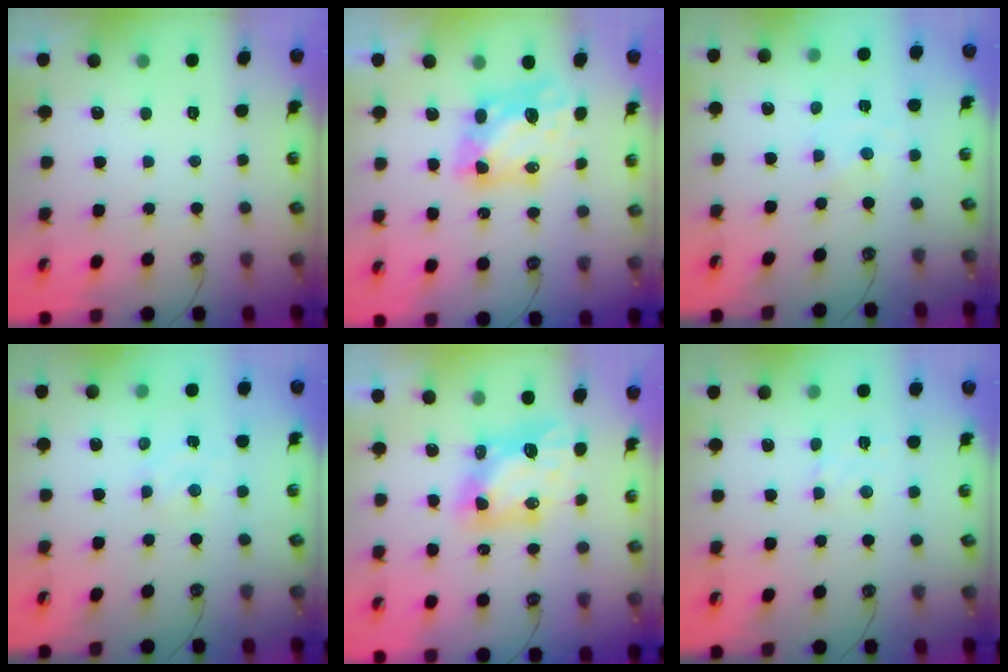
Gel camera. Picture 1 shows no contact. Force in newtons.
{"total": 6.5, "press": 6.5, "slide": 0.6}
{"total": 0.0}
{"total": 2.3, "press": 2.3, "slide": 0.3}
{"total": 7.5, "press": 7.5, "slide": 0.8}
{"total": 2.1, "press": 2.0, "slide": 0.6}